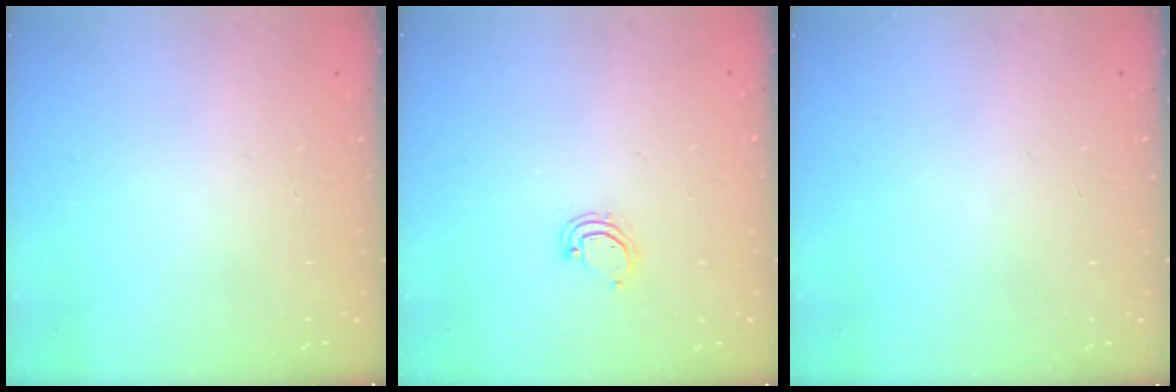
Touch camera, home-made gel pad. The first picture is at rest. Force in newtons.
{"total": 4.3, "press": 4.3, "slide": 0.5}
{"total": 0.0}